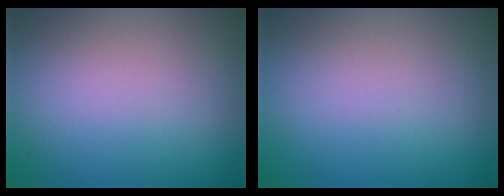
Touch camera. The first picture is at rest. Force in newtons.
{"total": 0.0}